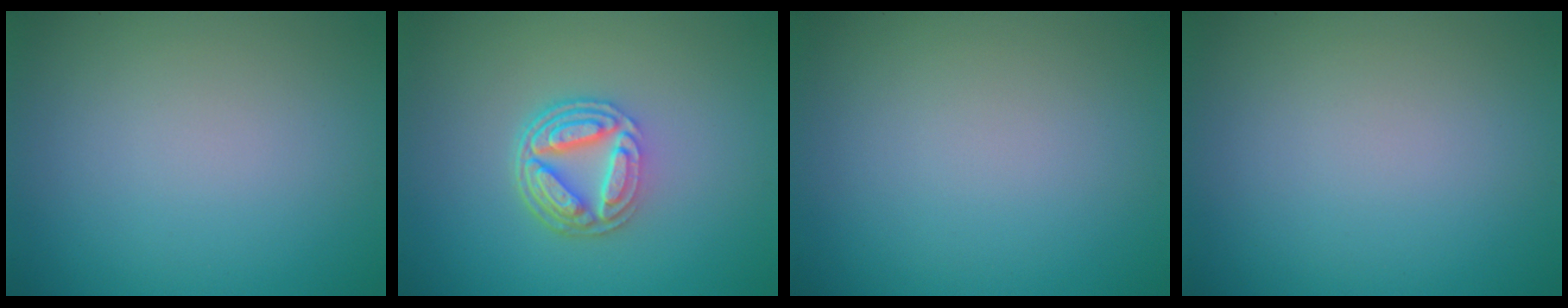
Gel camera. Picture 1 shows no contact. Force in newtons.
{"total": 5.2, "press": 3.8, "slide": 3.5}
{"total": 0.0}
{"total": 0.0}